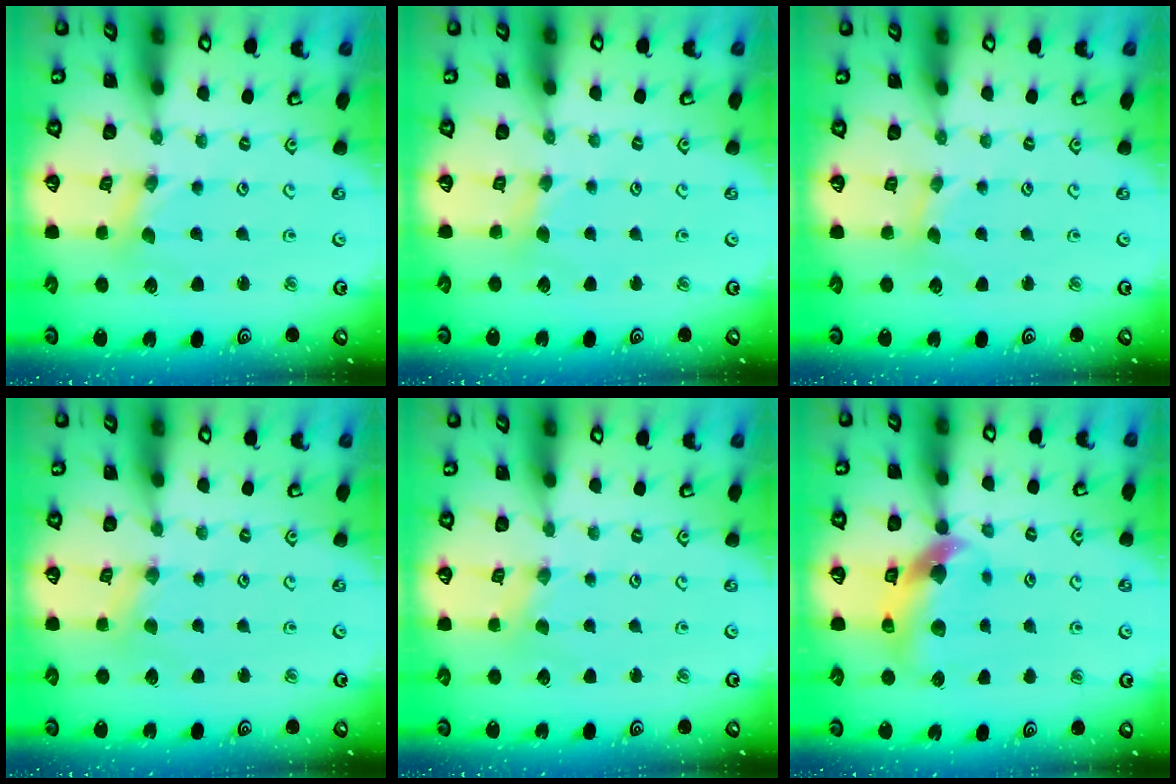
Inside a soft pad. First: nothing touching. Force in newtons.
{"total": 2.4, "press": 2.3, "slide": 0.5}
{"total": 1.0, "press": 1.0, "slide": 0.2}
{"total": 1.8, "press": 1.8, "slide": 0.3}
{"total": 0.0}
{"total": 9.9, "press": 9.8, "slide": 1.6}